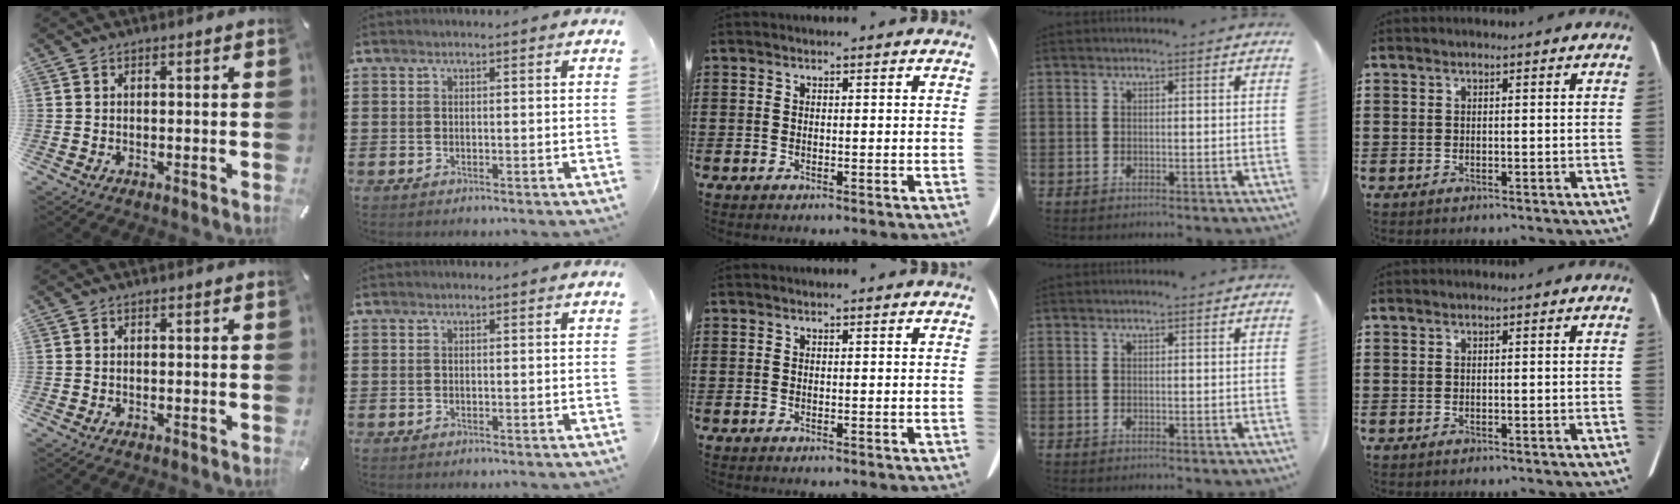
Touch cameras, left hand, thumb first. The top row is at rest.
{}